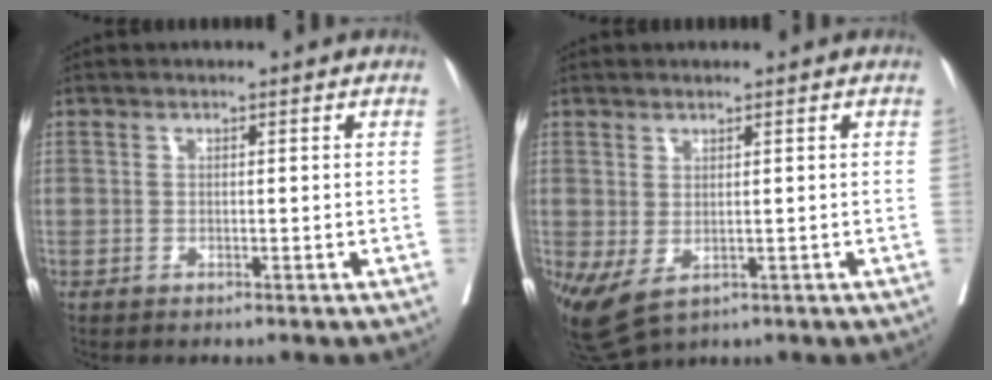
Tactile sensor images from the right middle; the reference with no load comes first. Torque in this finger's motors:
{"motor_torque": [0.26, -0.16, 0.42, 0.11]}